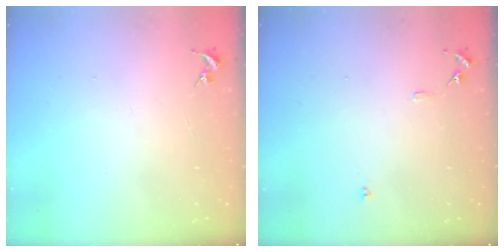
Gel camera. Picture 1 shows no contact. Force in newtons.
{"total": 6.3, "press": 6.3, "slide": 0.6}